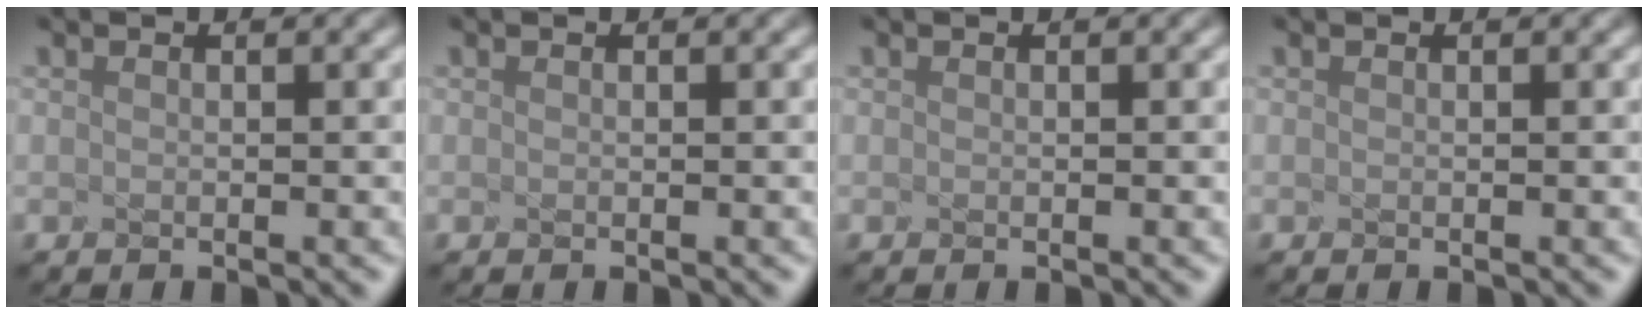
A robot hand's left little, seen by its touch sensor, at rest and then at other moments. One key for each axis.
{"total": 0.0}
{"total": 0.0}
{"total": 0.0}